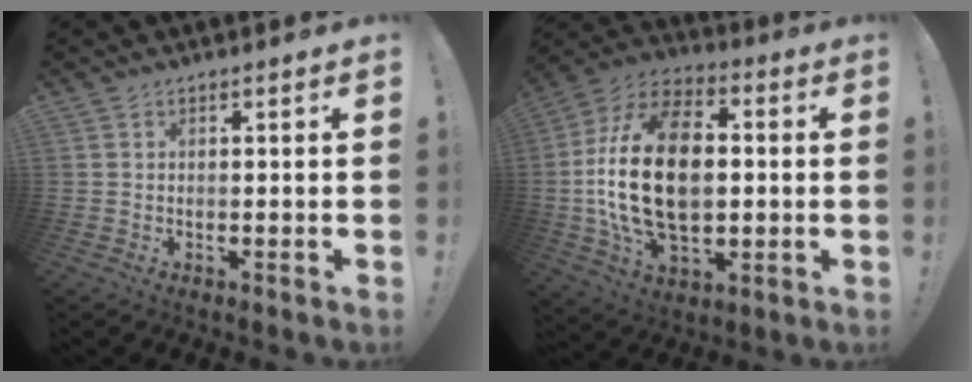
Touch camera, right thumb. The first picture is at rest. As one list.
[{"total": 26.5, "force": [-0.1, 16.4, 20.8], "torque": [-0.391, 0.007, 0.003]}]